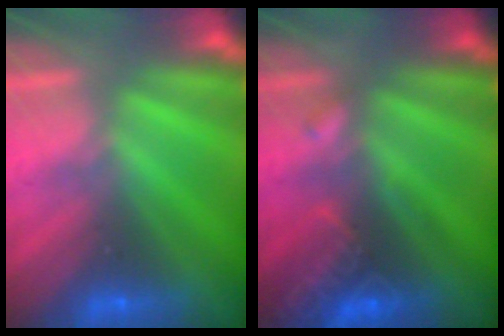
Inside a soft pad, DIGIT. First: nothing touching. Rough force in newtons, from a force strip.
{"total": 2.8}